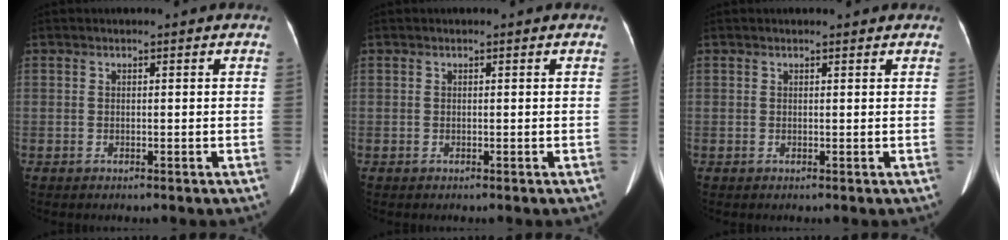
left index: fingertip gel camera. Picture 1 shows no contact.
{"total": 0.0}
{"total": 1.9, "force": [1.7, 0.3, 0.6], "torque": [-0.013, 0.008, 0.018]}